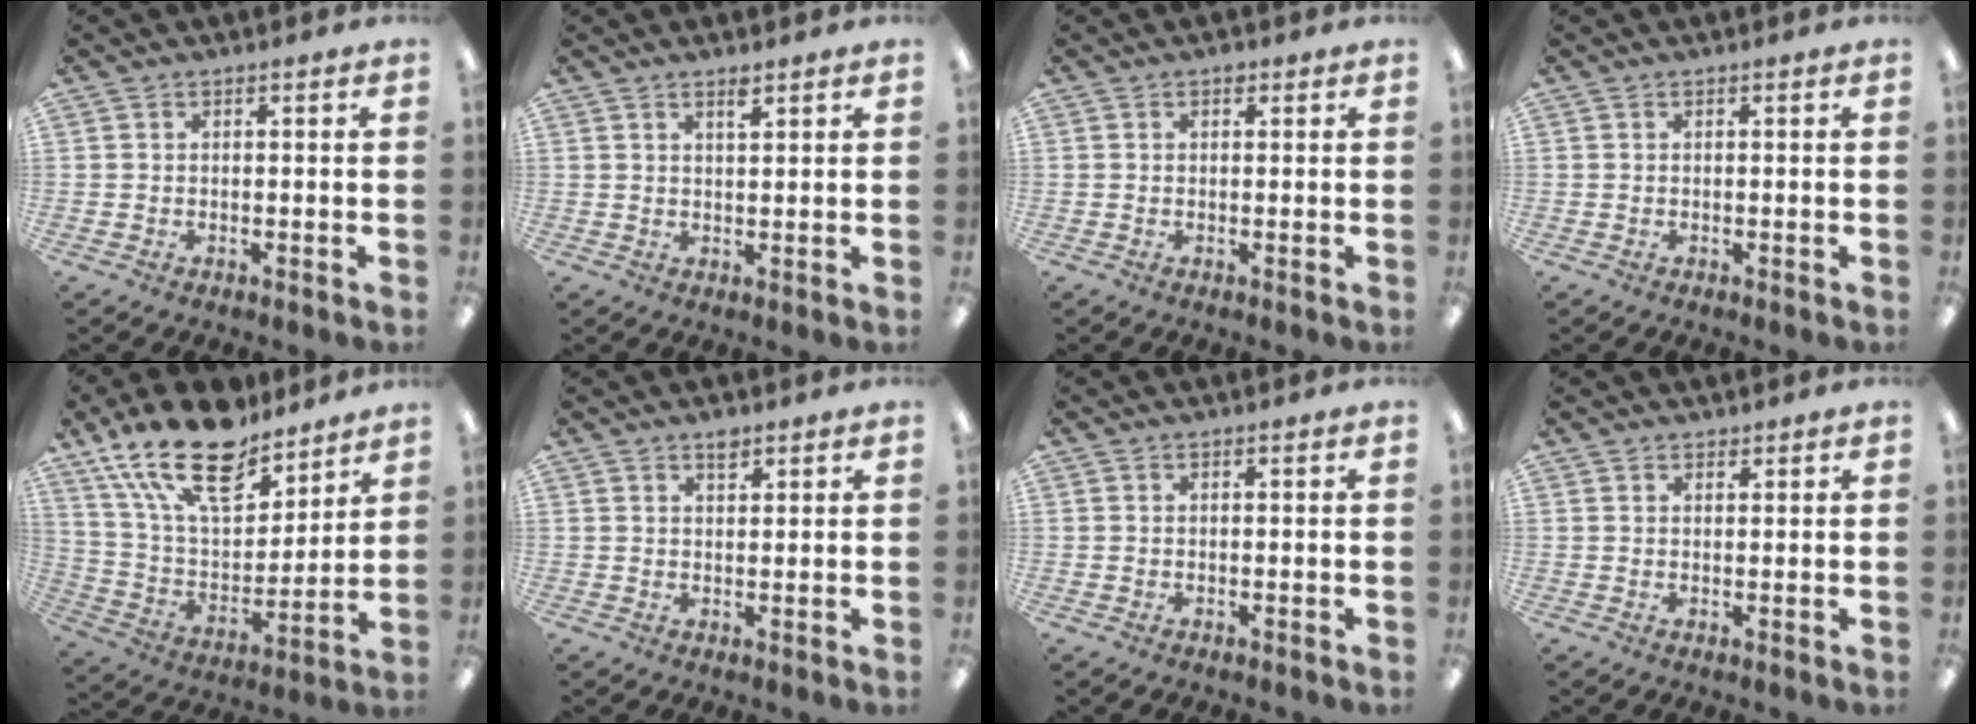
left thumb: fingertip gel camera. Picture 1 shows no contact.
{"total": 2.3, "force": [1.9, 0.4, 1.2], "torque": [-0.020, -0.003, 0.033]}
{"total": 1.1, "force": [0.7, 0.7, 0.5], "torque": [-0.001, -0.002, 0.010]}
{"total": 0.0}
{"total": 21.6, "force": [15.2, 9.8, 11.8], "torque": [-0.228, -0.083, 0.270]}
{"total": 2.3, "force": [1.8, 1.0, 0.9], "torque": [-0.004, -0.007, 0.031]}
{"total": 0.0}
{"total": 1.4, "force": [1.3, 0.6, 0.0], "torque": [0.001, -0.001, 0.025]}